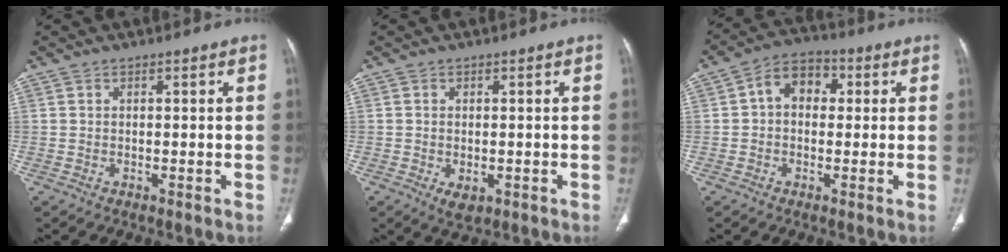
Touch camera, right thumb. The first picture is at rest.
{"total": 2.9, "force": [-0.9, 1.8, 2.2], "torque": [-0.035, -0.005, -0.008]}
{"total": 7.5, "force": [1.0, 5.6, 5.0], "torque": [-0.050, 0.021, 0.004]}